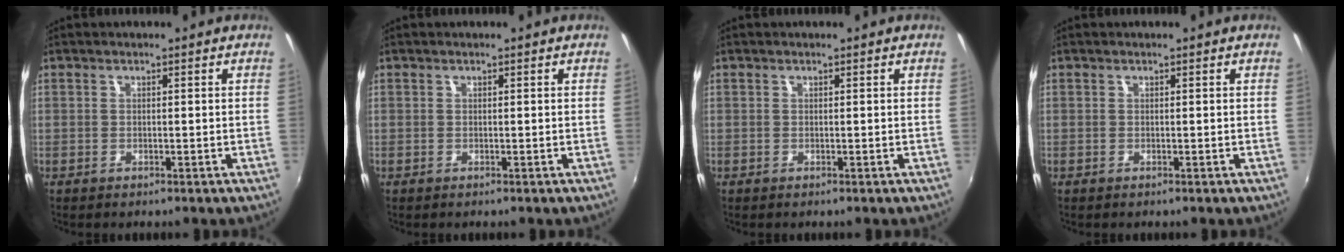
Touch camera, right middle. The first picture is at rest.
{"total": 0.0}
{"total": 0.0}
{"total": 0.0}